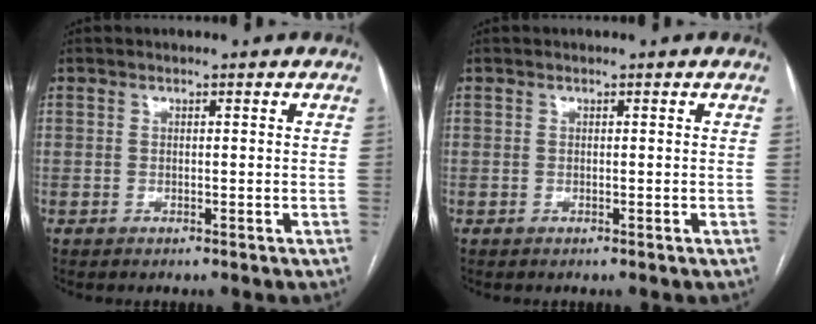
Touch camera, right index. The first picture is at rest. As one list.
[{"total": 0.0}]